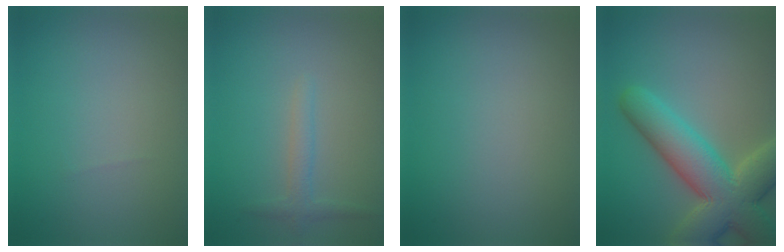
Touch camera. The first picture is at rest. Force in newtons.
{"total": 1.6, "press": 1.6, "slide": 0.1}
{"total": 0.0}
{"total": 9.9, "press": 9.9, "slide": 0.8}